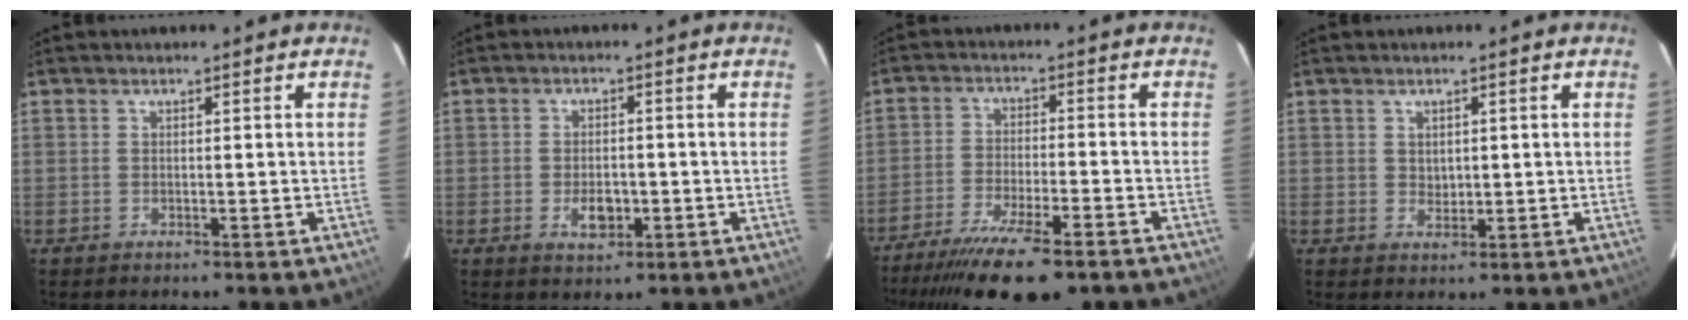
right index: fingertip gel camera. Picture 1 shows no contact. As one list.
[{"total": 4.7, "force": [-1.4, 2.9, 3.5], "torque": [-0.064, -0.004, -0.020]}, {"total": 17.5, "force": [-13.7, 4.0, 10.1], "torque": [-0.205, -0.040, -0.218]}, {"total": 1.9, "force": [0.5, 1.6, 0.9], "torque": [-0.011, 0.004, 0.012]}]